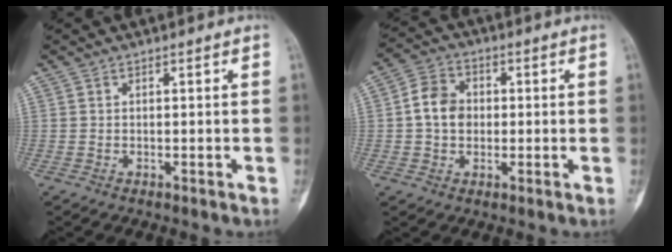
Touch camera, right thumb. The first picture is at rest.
{"total": 7.1, "force": [0.1, 5.7, 4.3], "torque": [-0.062, 0.016, -0.006]}